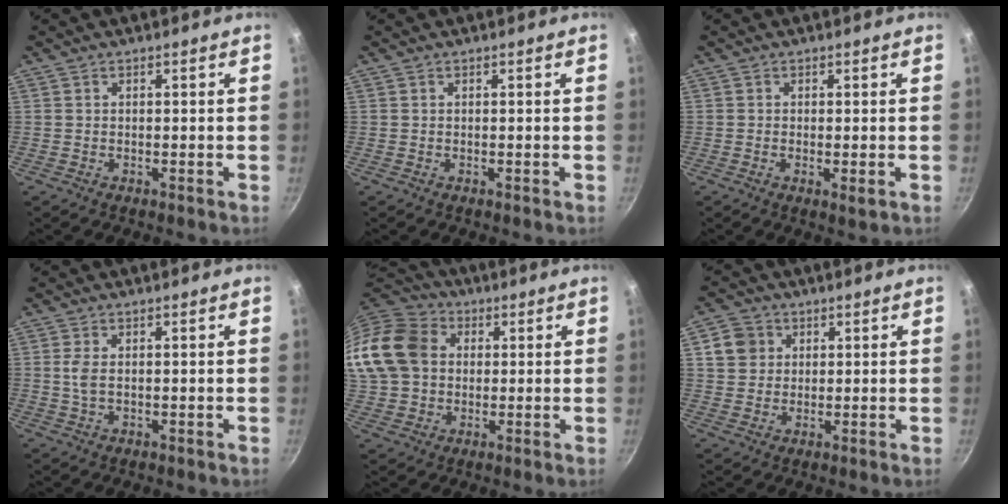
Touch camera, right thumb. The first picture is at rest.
{"total": 0.0}
{"total": 1.8, "force": [-0.4, 0.5, 1.7], "torque": [-0.031, -0.007, -0.007]}
{"total": 2.8, "force": [0.1, 1.3, 2.5], "torque": [-0.057, 0.002, 0.002]}
{"total": 18.1, "force": [2.8, 14.6, 10.3], "torque": [-0.197, 0.026, 0.043]}
{"total": 5.7, "force": [1.8, 5.1, 1.7], "torque": [0.000, 0.008, 0.028]}